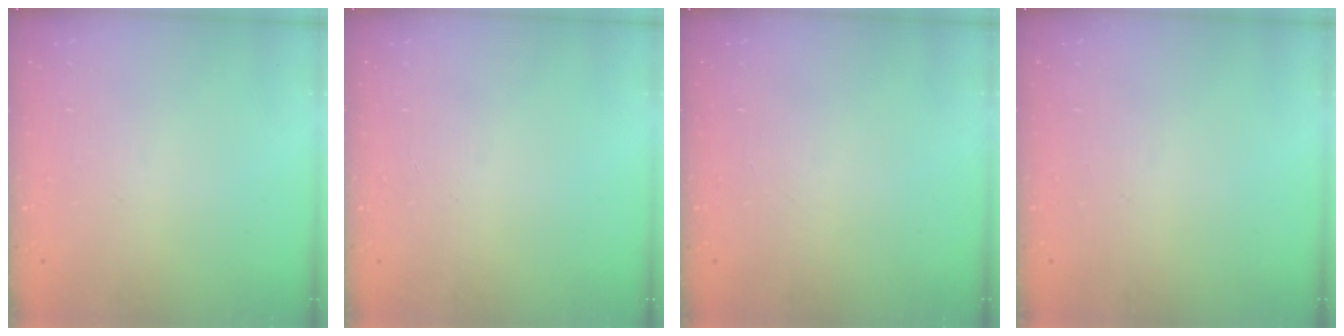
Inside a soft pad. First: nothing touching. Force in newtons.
{"total": 0.0}
{"total": 0.0}
{"total": 0.0}